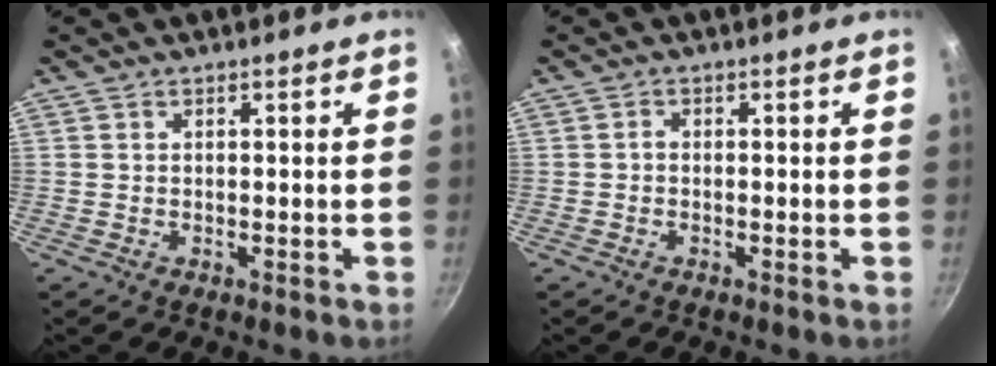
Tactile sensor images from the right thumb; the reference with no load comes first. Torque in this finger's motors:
{"motor_torque": [0.02, 0.25, 0.34, 0.00, 0.00]}